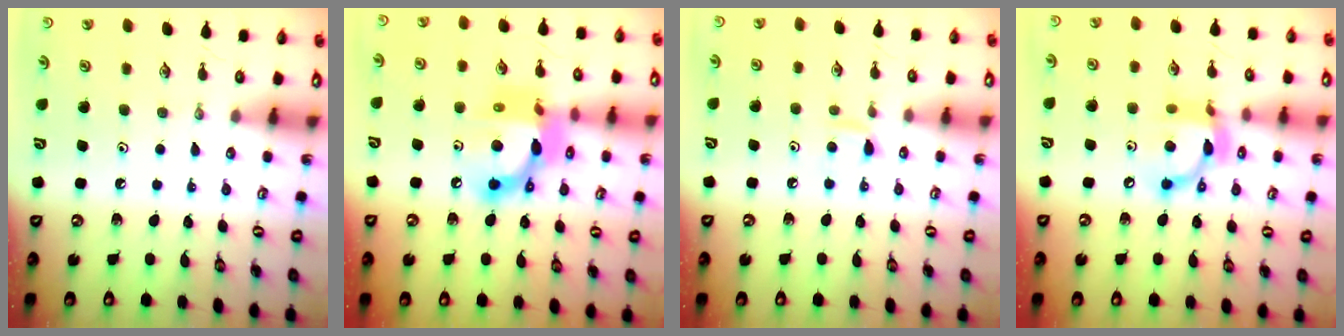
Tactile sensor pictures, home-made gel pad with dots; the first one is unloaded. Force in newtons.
{"total": 14.2, "press": 14.2, "slide": 1.2}
{"total": 5.2, "press": 5.2, "slide": 0.7}
{"total": 12.8, "press": 12.8, "slide": 0.5}